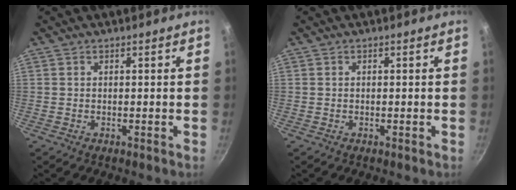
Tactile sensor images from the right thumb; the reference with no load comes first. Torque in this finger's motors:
{"motor_torque": [0.04, -0.04, -0.47, 0.37, -0.01]}